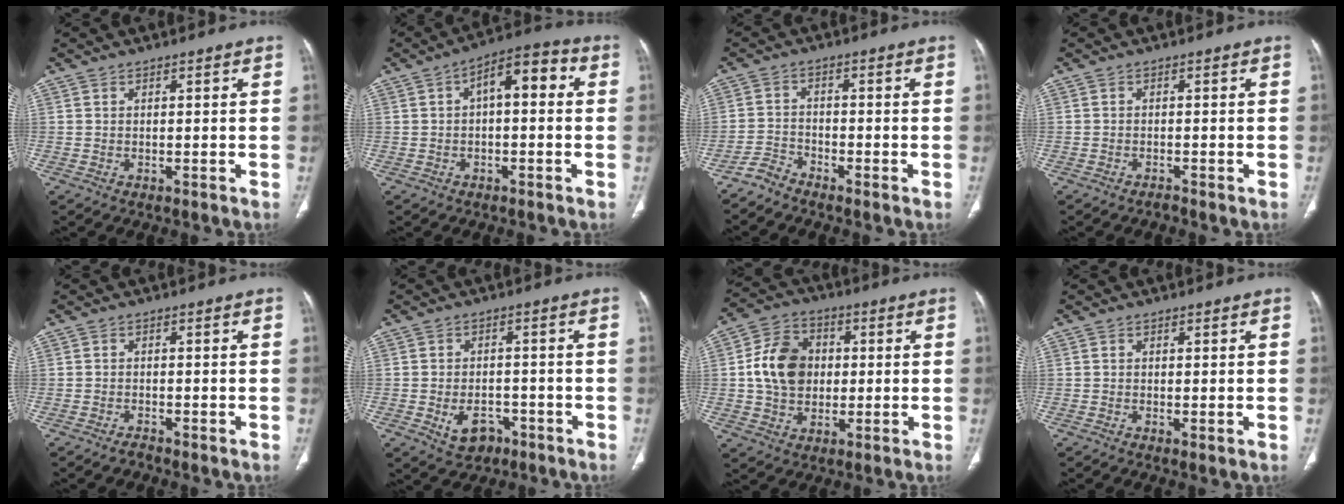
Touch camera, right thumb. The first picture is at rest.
{"total": 8.8, "force": [1.2, 4.2, 7.7], "torque": [-0.094, 0.034, 0.008]}
{"total": 2.9, "force": [-2.8, 0.6, 0.0], "torque": [0.000, 0.005, -0.062]}
{"total": 0.8, "force": [-0.8, 0.2, 0.2], "torque": [-0.008, 0.005, -0.014]}
{"total": 1.2, "force": [-1.0, 0.4, 0.4], "torque": [-0.012, 0.002, -0.021]}
{"total": 6.0, "force": [-2.6, 4.2, 3.3], "torque": [-0.043, 0.018, -0.033]}
{"total": 12.3, "force": [0.7, 9.8, 7.5], "torque": [-0.111, 0.013, 0.011]}
{"total": 0.9, "force": [-0.2, 0.3, 0.9], "torque": [-0.019, -0.005, -0.003]}